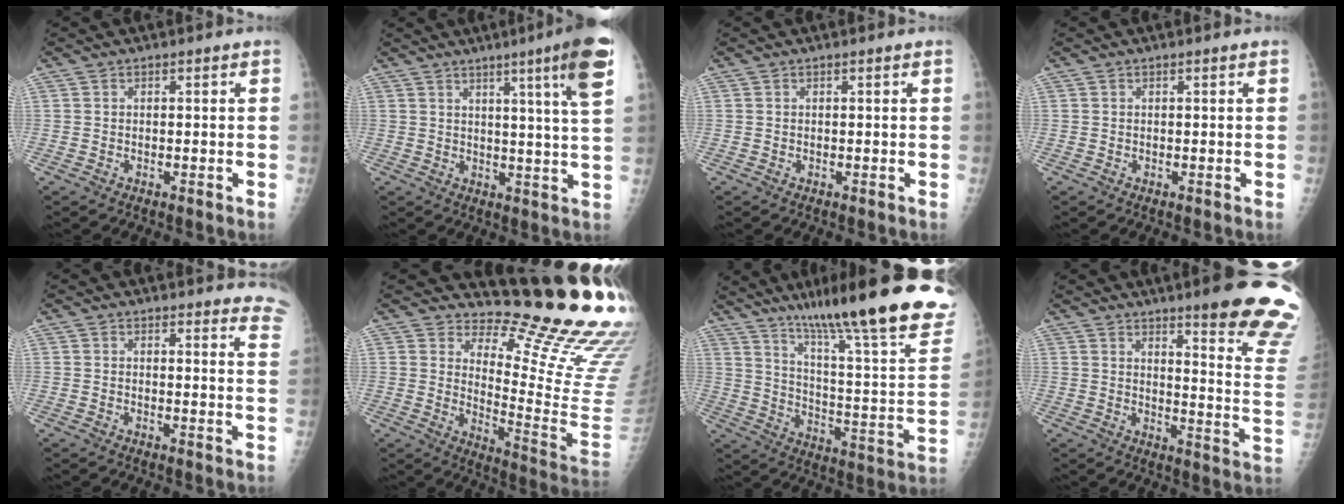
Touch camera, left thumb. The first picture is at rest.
{"total": 11.7, "force": [5.9, -0.6, 10.1], "torque": [-0.142, -0.028, 0.073]}
{"total": 0.0}
{"total": 0.0}
{"total": 10.1, "force": [9.9, 1.9, 1.2], "torque": [0.029, -0.078, 0.071]}
{"total": 19.4, "force": [16.6, 3.2, 9.5], "torque": [-0.099, -0.192, 0.214]}
{"total": 31.9, "force": [23.1, 4.6, 21.5], "torque": [-0.280, -0.102, 0.330]}
{"total": 20.2, "force": [15.0, 2.2, 13.4], "torque": [-0.143, -0.112, 0.186]}